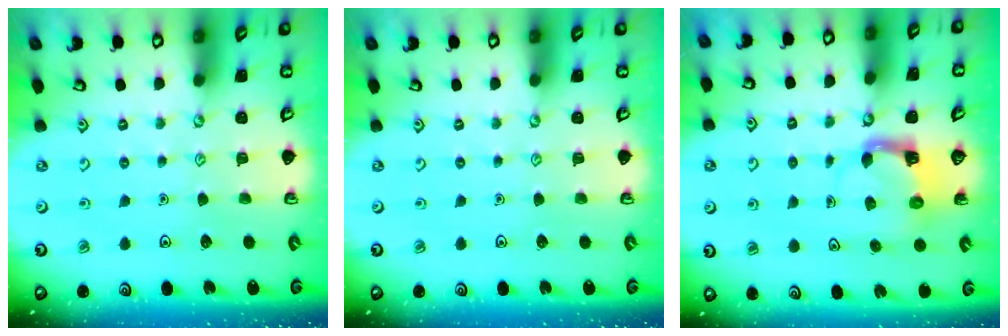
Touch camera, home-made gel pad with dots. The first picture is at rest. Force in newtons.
{"total": 0.0}
{"total": 4.0, "press": 3.9, "slide": 0.7}